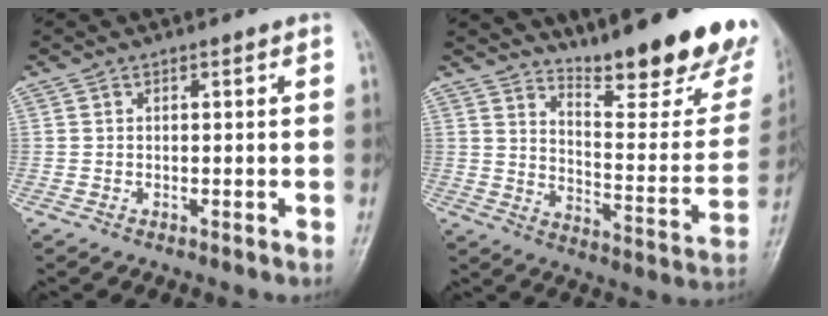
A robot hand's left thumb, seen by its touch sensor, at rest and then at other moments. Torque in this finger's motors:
{"motor_torque": [0.32, 0.14, 1.07, -0.76, 0.10]}